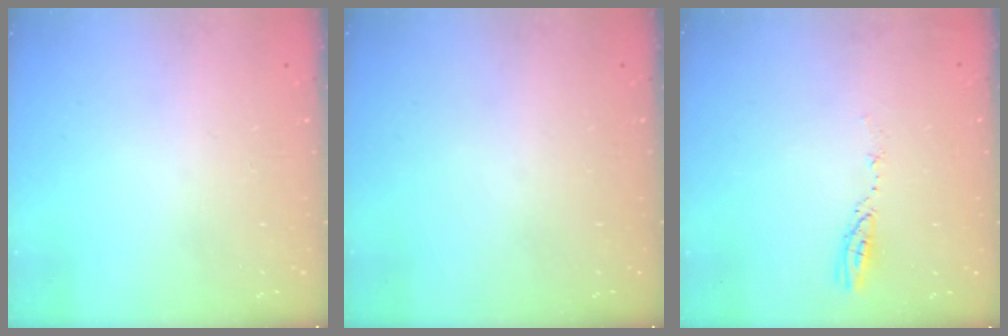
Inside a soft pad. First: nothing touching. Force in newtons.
{"total": 0.0}
{"total": 3.8, "press": 3.7, "slide": 0.3}